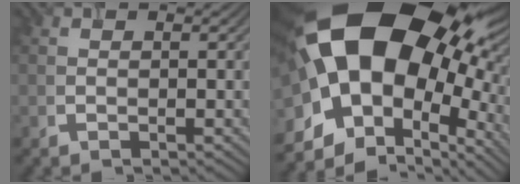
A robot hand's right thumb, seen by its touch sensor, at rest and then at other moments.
{"total": 22.4, "force": [3.0, 14.9, 16.4], "torque": [-0.331, -0.026, 0.092]}